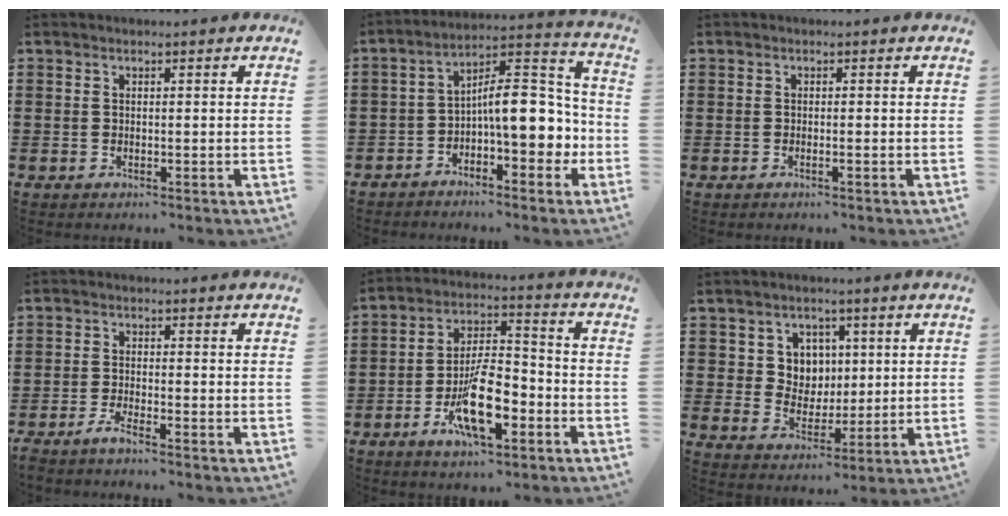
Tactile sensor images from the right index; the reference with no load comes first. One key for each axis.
{"total": 9.2, "fx": -0.9, "fy": 3.7, "fz": 8.3, "tx": -0.119, "ty": -0.012, "tz": -0.025}
{"total": 0.5, "fx": -0.3, "fy": -0.2, "fz": 0.4, "tx": -0.008, "ty": -0.002, "tz": -0.006}
{"total": 1.8, "fx": -1.6, "fy": -0.2, "fz": 0.8, "tx": -0.022, "ty": -0.004, "tz": -0.032}
{"total": 12.0, "fx": -5.2, "fy": 4.7, "fz": 9.8, "tx": -0.190, "ty": 0.008, "tz": -0.089}
{"total": 5.6, "fx": 2.1, "fy": 5.1, "fz": 1.2, "tx": -0.044, "ty": 0.010, "tz": 0.035}